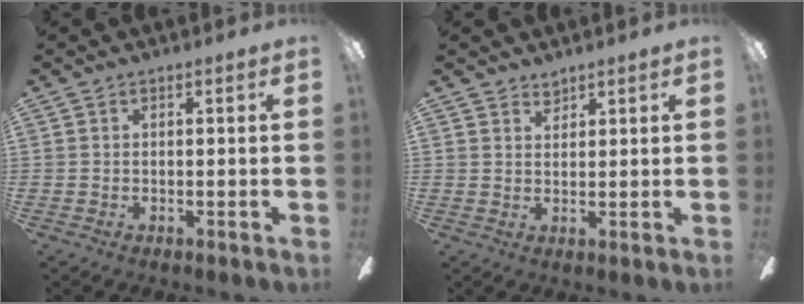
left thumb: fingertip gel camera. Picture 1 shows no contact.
{"total": 2.5, "force": [2.4, 0.9, 0.0], "torque": [0.006, -0.015, 0.044]}